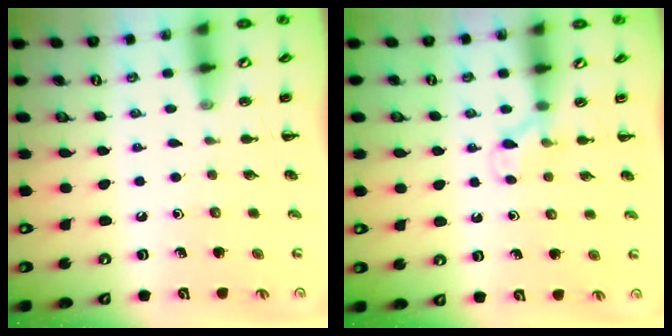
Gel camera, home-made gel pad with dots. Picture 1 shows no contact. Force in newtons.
{"total": 4.8, "press": 4.6, "slide": 1.4}